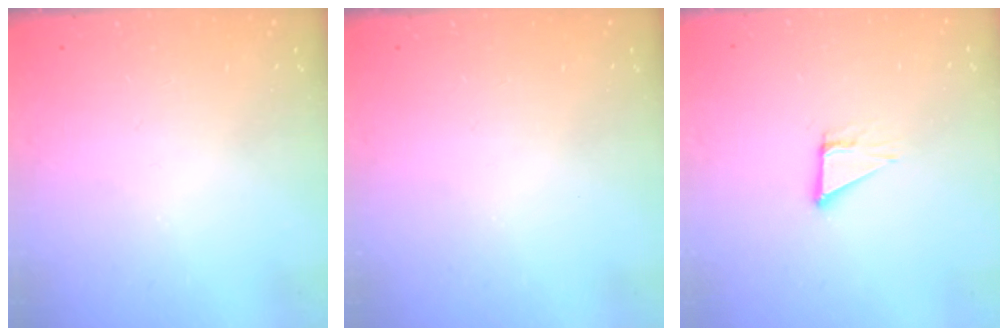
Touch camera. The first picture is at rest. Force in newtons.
{"total": 0.0}
{"total": 3.8, "press": 3.7, "slide": 0.4}